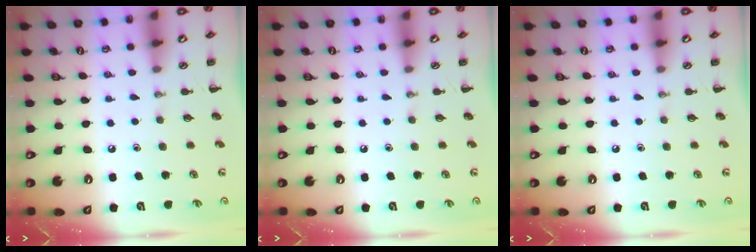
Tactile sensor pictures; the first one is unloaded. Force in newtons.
{"total": 0.0}
{"total": 0.0}